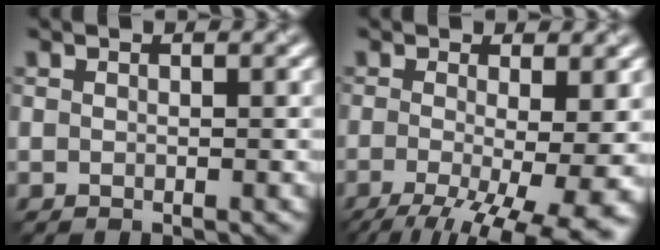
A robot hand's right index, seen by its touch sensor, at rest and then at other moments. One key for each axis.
{"total": 11.7, "fx": -4.2, "fy": 4.7, "fz": 9.9, "tx": -0.162, "ty": -0.029, "tz": -0.048}